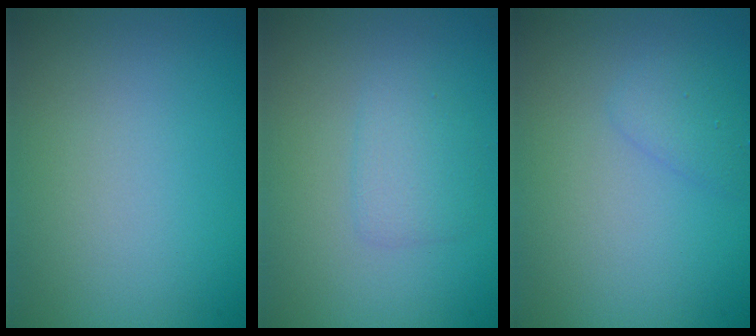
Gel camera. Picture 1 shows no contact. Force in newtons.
{"total": 1.9, "press": 1.9, "slide": 0.1}
{"total": 1.3, "press": 1.3, "slide": 0.0}